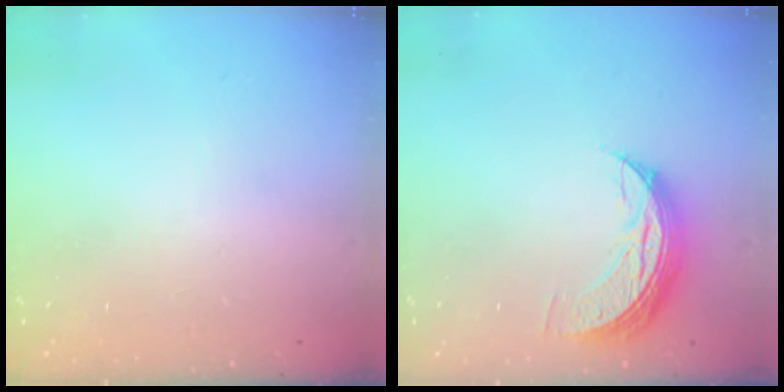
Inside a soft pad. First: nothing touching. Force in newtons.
{"total": 7.6, "press": 7.6, "slide": 0.7}